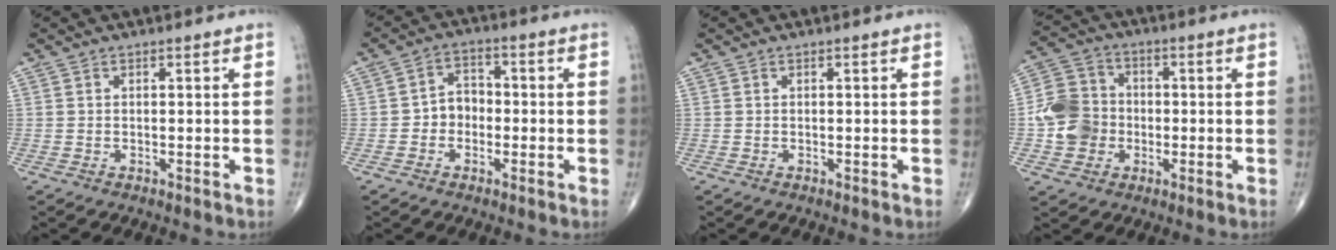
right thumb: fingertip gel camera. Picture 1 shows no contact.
{"total": 5.0, "force": [-1.0, 4.1, 2.7], "torque": [-0.020, 0.025, -0.028]}
{"total": 0.0}
{"total": 9.7, "force": [-1.7, 8.6, 4.1], "torque": [-0.058, 0.022, -0.038]}